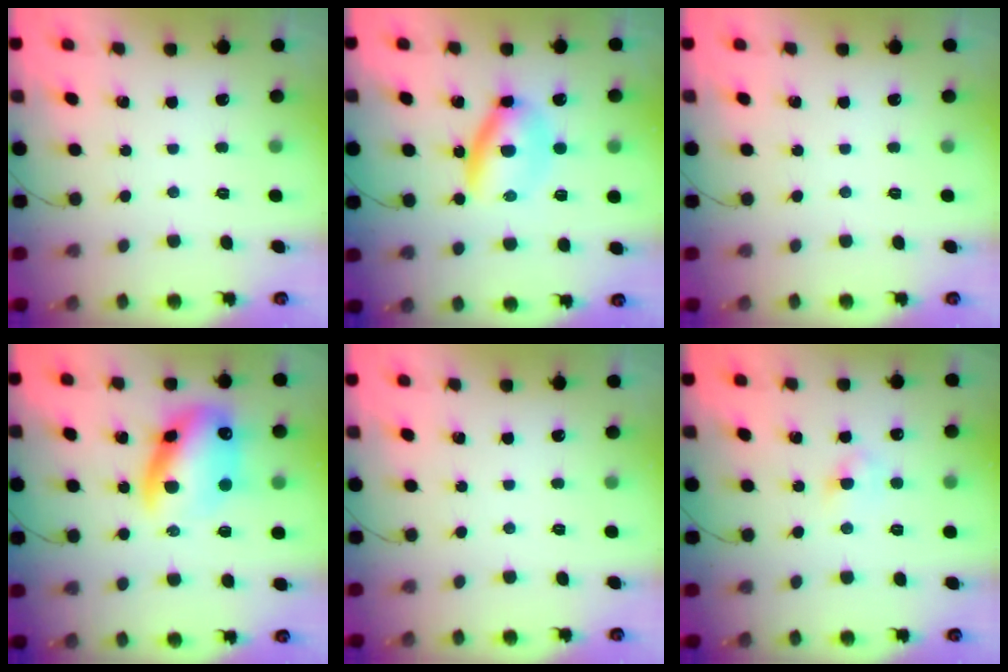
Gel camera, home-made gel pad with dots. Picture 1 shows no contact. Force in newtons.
{"total": 7.0, "press": 6.9, "slide": 1.1}
{"total": 0.0}
{"total": 15.9, "press": 15.4, "slide": 3.6}
{"total": 0.0}
{"total": 3.3, "press": 3.2, "slide": 1.1}